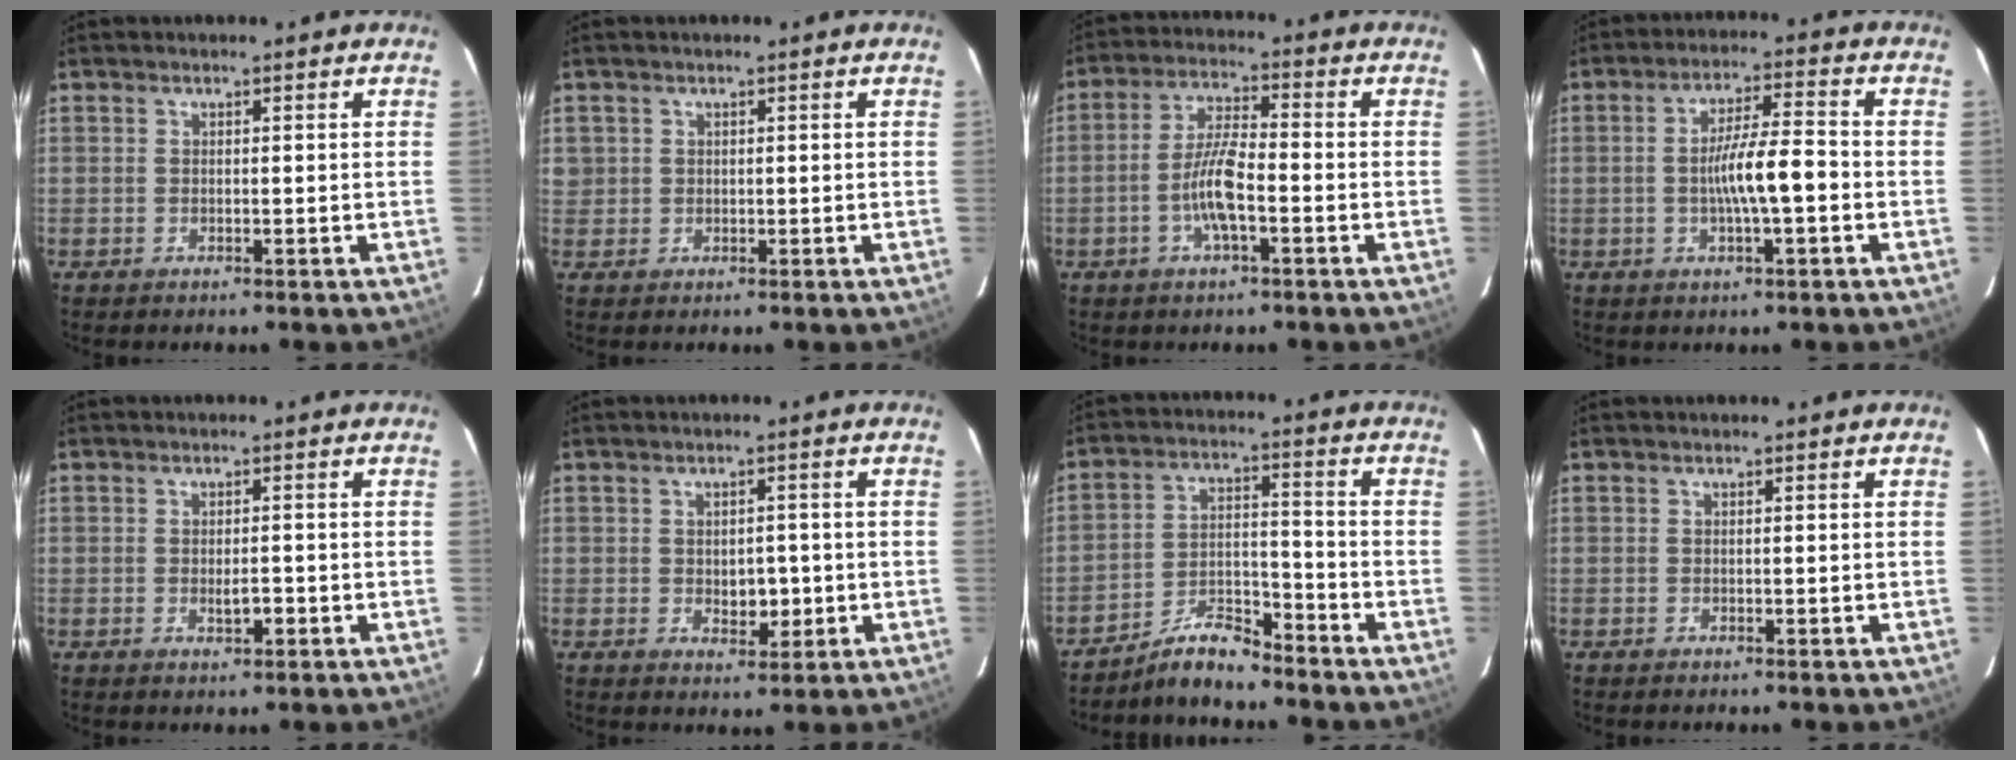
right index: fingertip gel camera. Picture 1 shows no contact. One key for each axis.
{"total": 1.7, "fx": 0.4, "fy": 1.7, "fz": 0.2, "tx": 0.006, "ty": 0.006, "tz": 0.006}
{"total": 7.6, "fx": -2.3, "fy": 1.5, "fz": 7.1, "tx": -0.142, "ty": 0.008, "tz": -0.046}
{"total": 7.6, "fx": -1.4, "fy": 0.8, "fz": 7.4, "tx": -0.135, "ty": 0.009, "tz": -0.027}
{"total": 2.1, "fx": -0.7, "fy": 0.7, "fz": 1.9, "tx": -0.032, "ty": 0.000, "tz": -0.008}
{"total": 3.7, "fx": -0.5, "fy": 2.3, "fz": 2.8, "tx": -0.035, "ty": 0.000, "tz": 0.000}
{"total": 6.5, "fx": -6.1, "fy": 1.0, "fz": 1.9, "tx": -0.034, "ty": 0.009, "tz": -0.113}
{"total": 0.0}